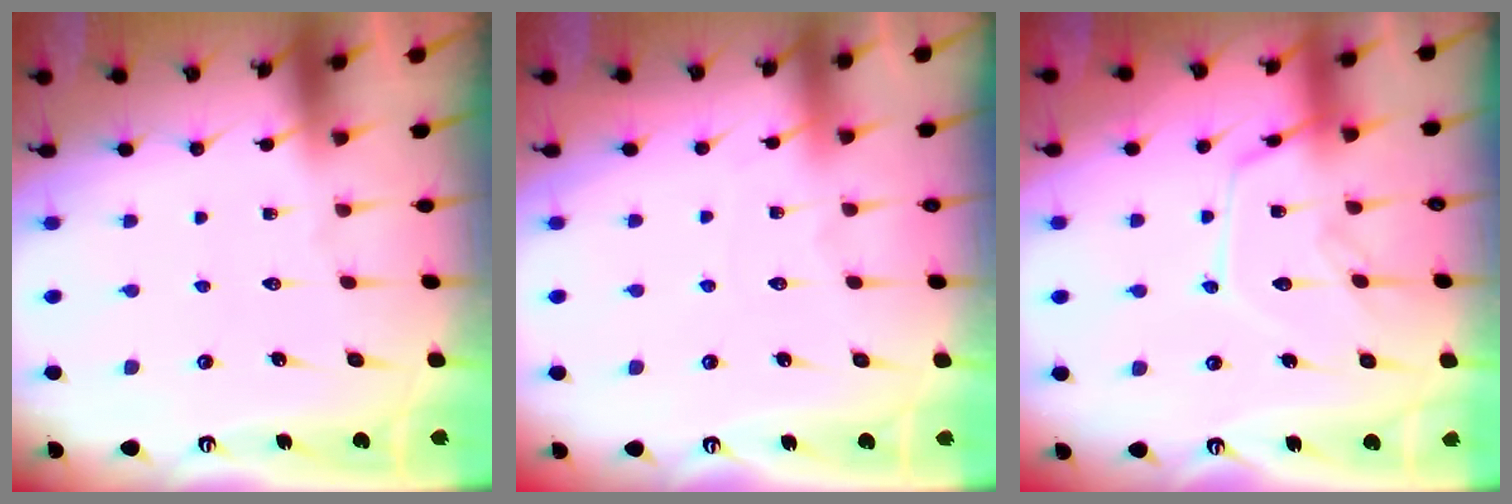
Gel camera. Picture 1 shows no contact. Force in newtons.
{"total": 2.9, "press": 2.9, "slide": 0.4}
{"total": 13.2, "press": 13.1, "slide": 1.2}